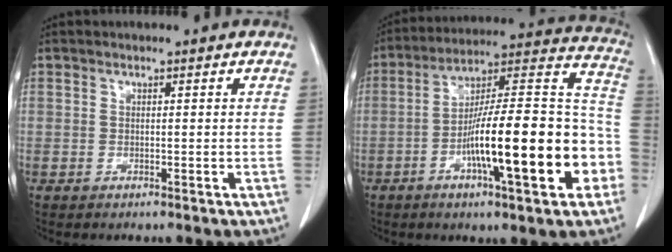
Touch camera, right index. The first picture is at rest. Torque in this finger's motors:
{"motor_torque": [1.96, -0.17, 1.05, 0.21]}